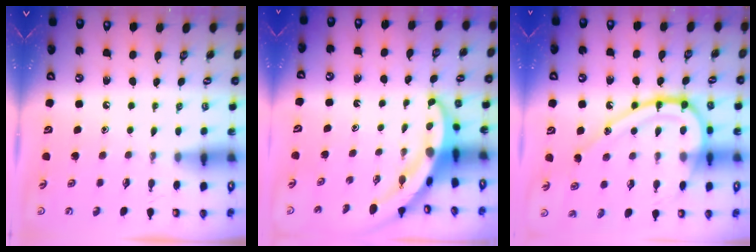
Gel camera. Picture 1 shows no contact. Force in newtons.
{"total": 4.5, "press": 4.5, "slide": 0.6}
{"total": 17.7, "press": 17.7, "slide": 0.6}